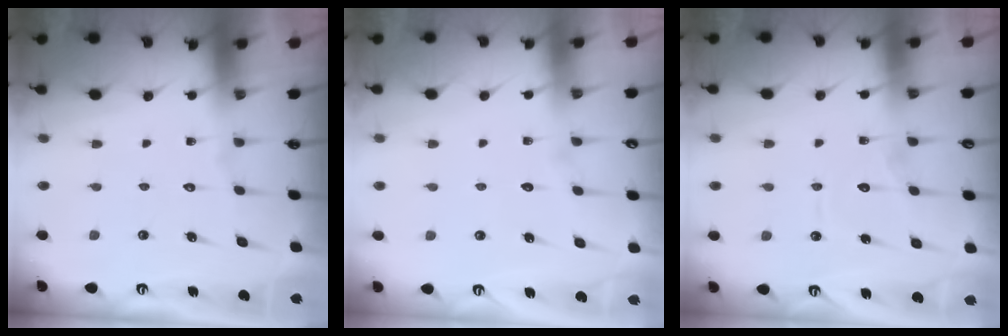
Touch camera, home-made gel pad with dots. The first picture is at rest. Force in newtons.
{"total": 2.1, "press": 2.1, "slide": 0.2}
{"total": 6.1, "press": 6.1, "slide": 0.5}